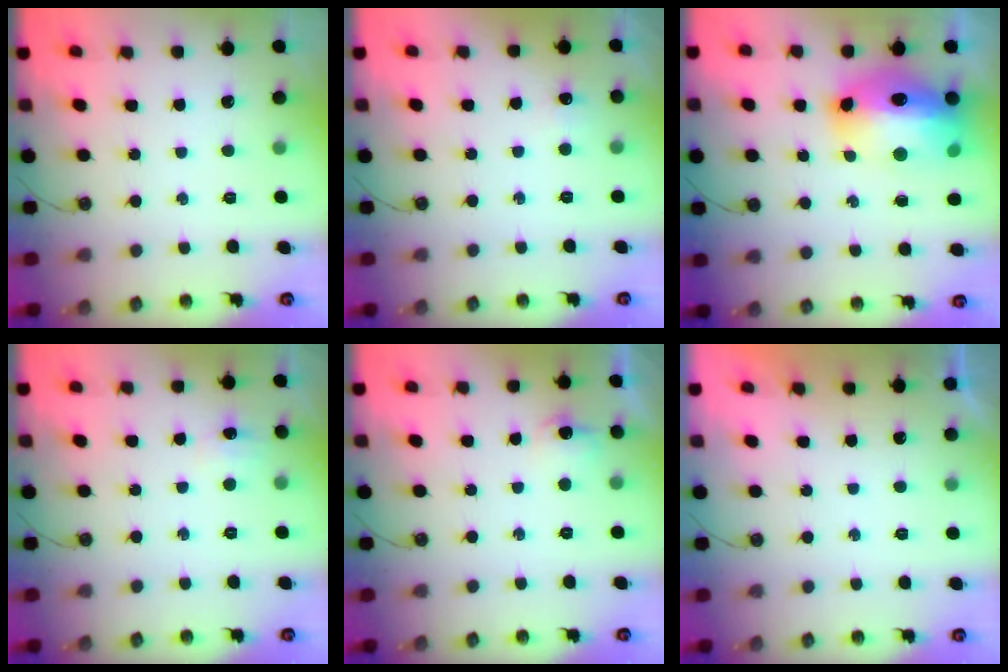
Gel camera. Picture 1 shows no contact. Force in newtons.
{"total": 4.3, "press": 4.2, "slide": 0.7}
{"total": 22.5, "press": 20.0, "slide": 10.4}
{"total": 5.5, "press": 5.5, "slide": 0.6}
{"total": 7.2, "press": 7.1, "slide": 1.0}
{"total": 0.0}